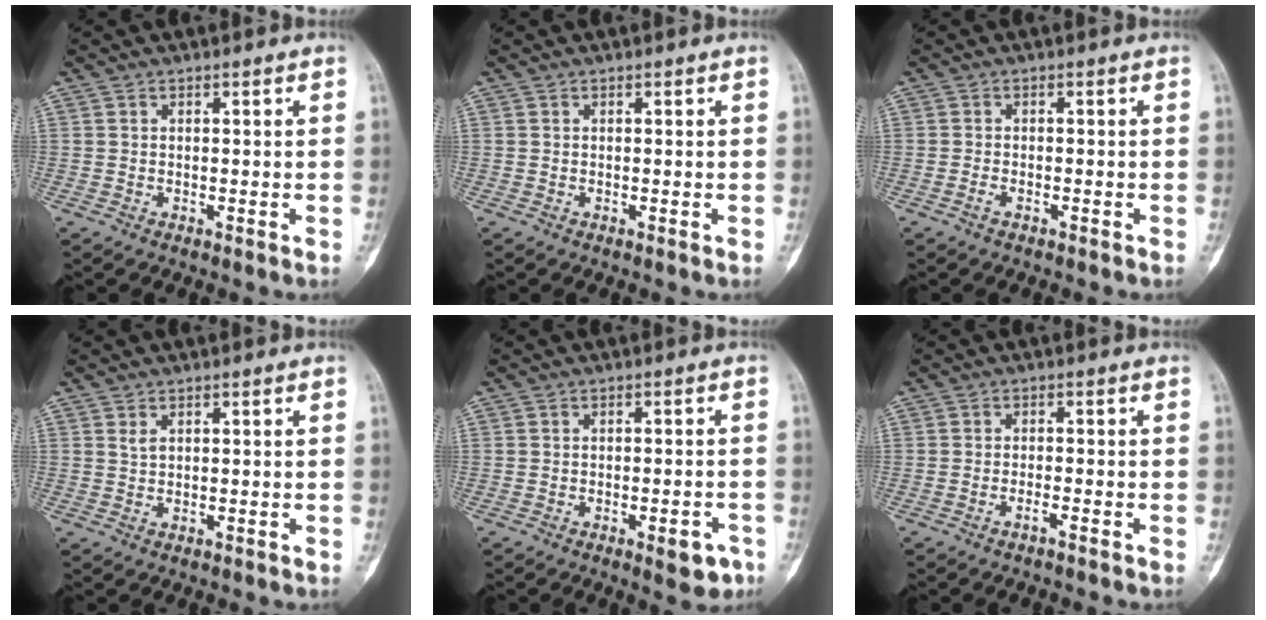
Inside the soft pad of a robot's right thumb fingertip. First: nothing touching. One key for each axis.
{"total": 0.0}
{"total": 1.2, "fx": -0.8, "fy": 0.5, "fz": 0.7, "tx": -0.018, "ty": 0.005, "tz": -0.015}
{"total": 1.0, "fx": 0.4, "fy": 0.6, "fz": 0.7, "tx": -0.011, "ty": -0.002, "tz": 0.010}
{"total": 5.5, "fx": -2.9, "fy": 2.2, "fz": 4.1, "tx": -0.034, "ty": 0.015, "tz": -0.030}
{"total": 1.6, "fx": -1.2, "fy": 0.1, "fz": 1.0, "tx": -0.023, "ty": 0.012, "tz": -0.022}